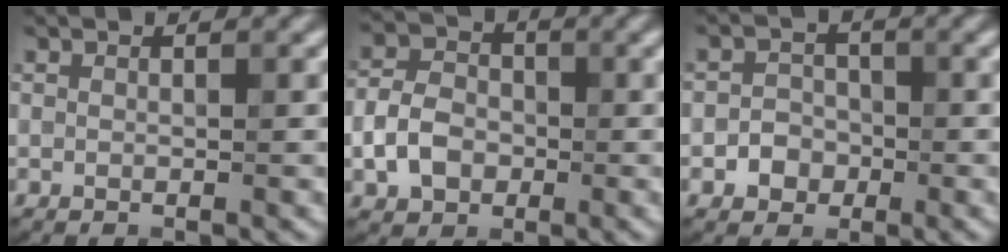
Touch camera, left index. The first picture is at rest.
{"total": 4.0, "force": [-1.3, 2.9, 2.4], "torque": [-0.051, 0.007, -0.027]}
{"total": 2.1, "force": [-0.9, 1.7, 0.7], "torque": [0.004, 0.006, -0.023]}